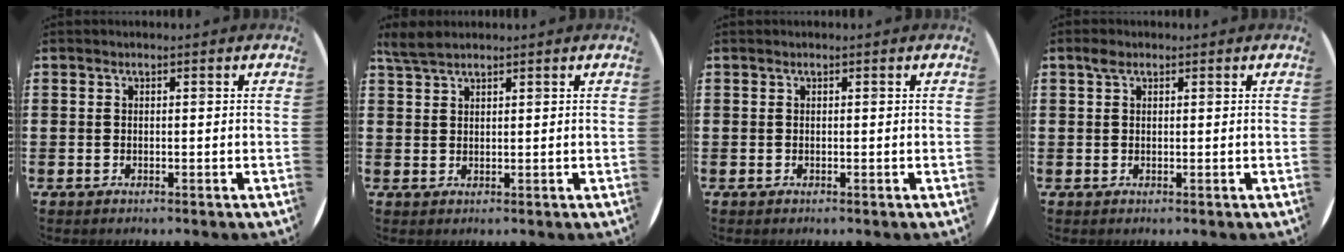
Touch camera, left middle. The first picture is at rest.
{"total": 2.6, "force": [2.3, 0.5, 1.1], "torque": [-0.026, 0.004, 0.044]}
{"total": 0.0}
{"total": 1.3, "force": [0.8, 0.7, 0.7], "torque": [-0.007, 0.003, 0.012]}